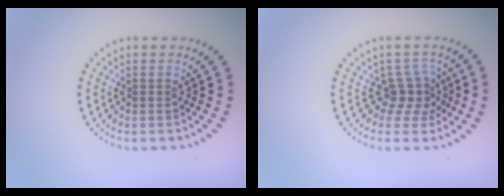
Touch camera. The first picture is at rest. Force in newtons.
{"total": 2.6, "press": 2.0, "slide": 1.8}